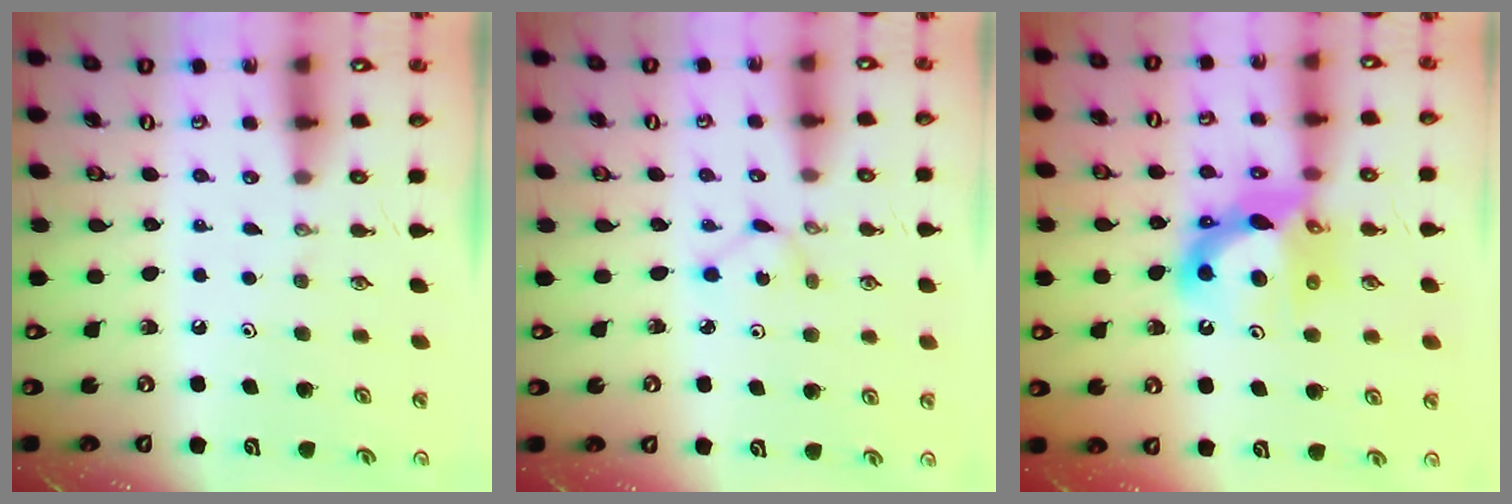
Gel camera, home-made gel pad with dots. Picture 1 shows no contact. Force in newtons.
{"total": 1.5, "press": 1.5, "slide": 0.2}
{"total": 12.4, "press": 12.1, "slide": 2.7}